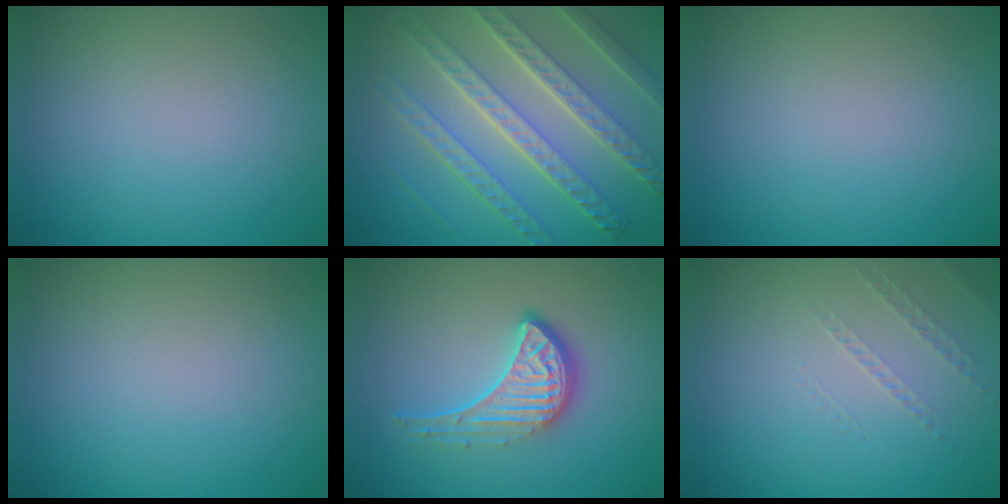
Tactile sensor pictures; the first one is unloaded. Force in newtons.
{"total": 8.3, "press": 6.1, "slide": 5.5}
{"total": 0.0}
{"total": 0.0}
{"total": 4.6, "press": 3.3, "slide": 3.3}
{"total": 1.0, "press": 0.4, "slide": 0.9}